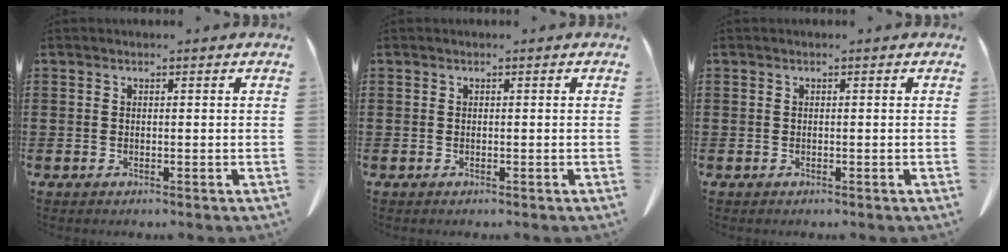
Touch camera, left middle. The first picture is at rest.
{"total": 0.0}
{"total": 0.0}